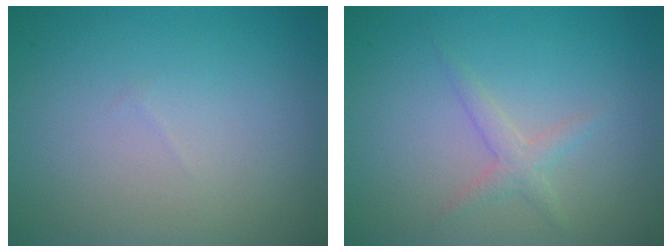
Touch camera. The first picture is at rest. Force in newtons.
{"total": 1.5, "press": 1.5, "slide": 0.1}